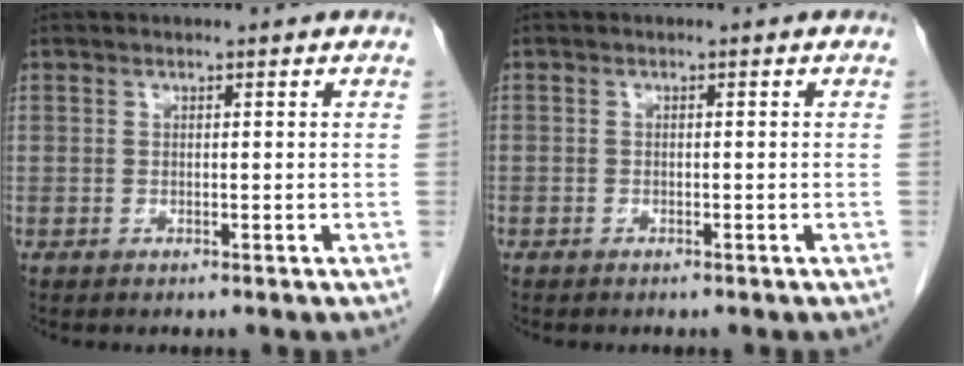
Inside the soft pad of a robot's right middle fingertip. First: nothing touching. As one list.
[{"total": 0.6, "force": [-0.4, 0.4, 0.0], "torque": [-0.008, 0.003, -0.009]}]